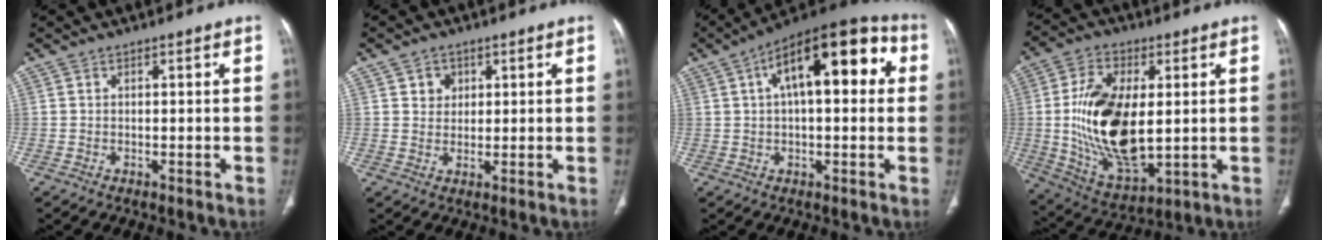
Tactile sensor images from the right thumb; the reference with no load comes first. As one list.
[{"total": 3.3, "force": [1.4, 2.8, 1.1], "torque": [0.001, -0.006, 0.022]}, {"total": 18.9, "force": [4.9, 8.3, 16.3], "torque": [-0.215, 0.039, 0.064]}, {"total": 19.6, "force": [0.8, 10.2, 16.7], "torque": [-0.308, -0.015, 0.028]}]